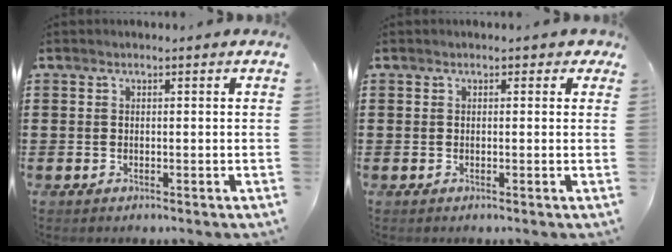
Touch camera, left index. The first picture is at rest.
{"total": 0.9, "force": [0.0, 0.7, 0.5], "torque": [-0.013, 0.006, -0.003]}